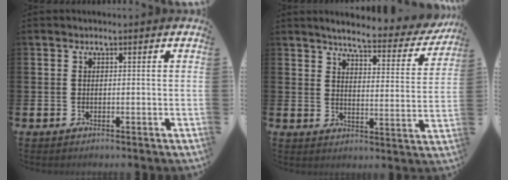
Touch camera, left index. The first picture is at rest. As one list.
[{"total": 5.0, "force": [4.6, 0.7, 1.9], "torque": [-0.046, -0.035, 0.069]}]